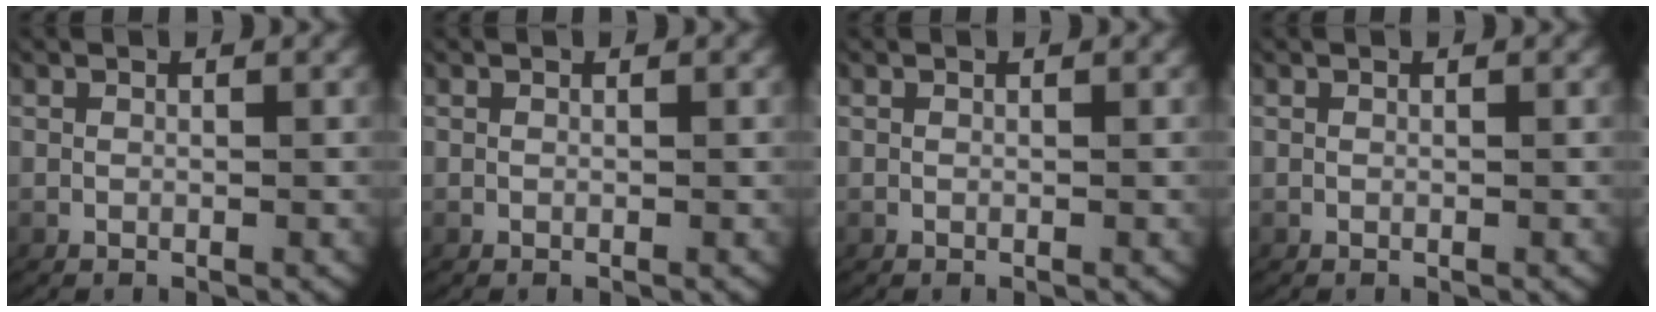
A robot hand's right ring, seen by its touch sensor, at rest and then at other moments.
{"total": 0.0}
{"total": 0.0}
{"total": 0.0}